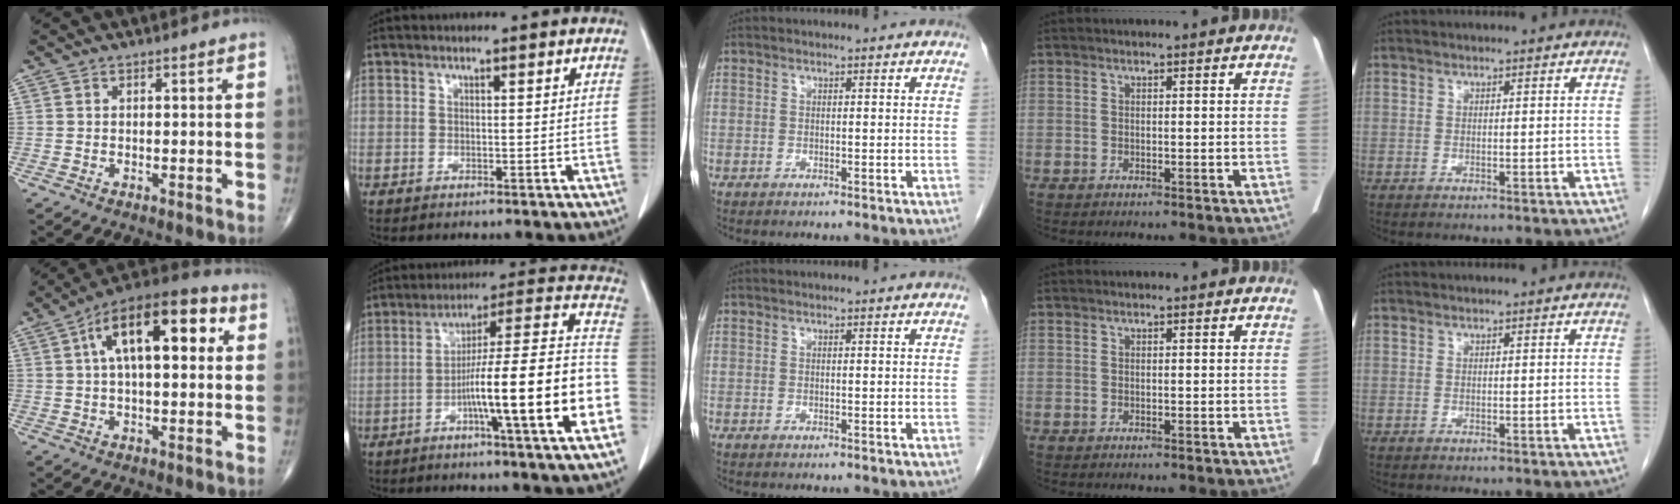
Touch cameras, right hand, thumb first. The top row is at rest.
{"thumb": {"total": 18.3, "force": [4.9, 8.3, 15.6], "torque": [-0.223, 0.026, 0.066]}, "index": {"total": 20.4, "force": [-6.5, -0.1, 19.4], "torque": [-0.246, 0.014, -0.101]}}